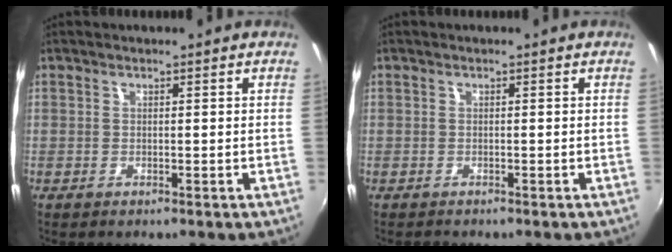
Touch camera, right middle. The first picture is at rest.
{"total": 0.8, "force": [-0.7, 0.4, -0.1], "torque": [-0.002, -0.002, -0.013]}